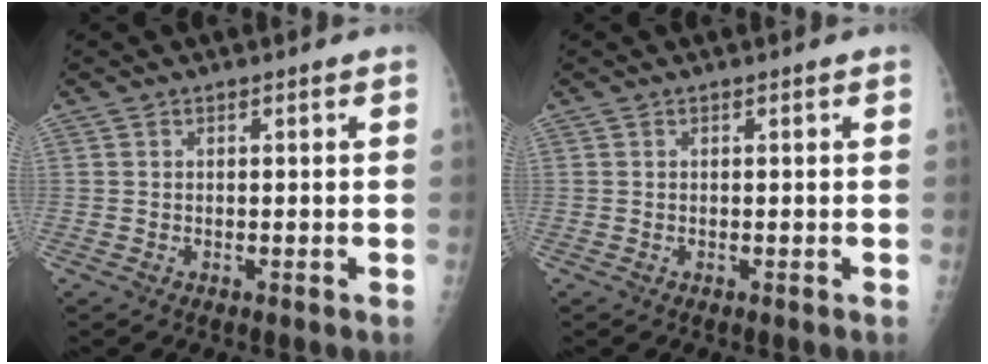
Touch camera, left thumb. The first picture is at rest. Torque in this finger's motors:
{"motor_torque": [0.00, 0.00, -0.01, -0.01, 0.00]}